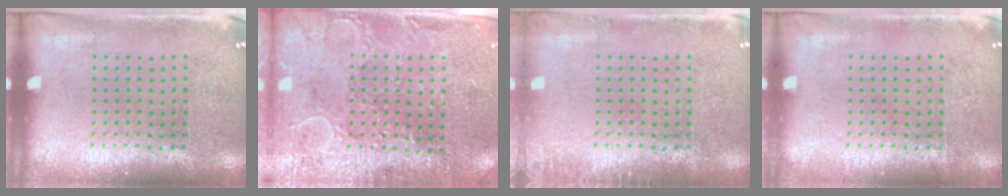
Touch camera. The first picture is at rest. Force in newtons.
{"total": 2.8, "press": 2.7, "slide": 0.8}
{"total": 1.0, "press": 1.0, "slide": 0.2}
{"total": 0.0}